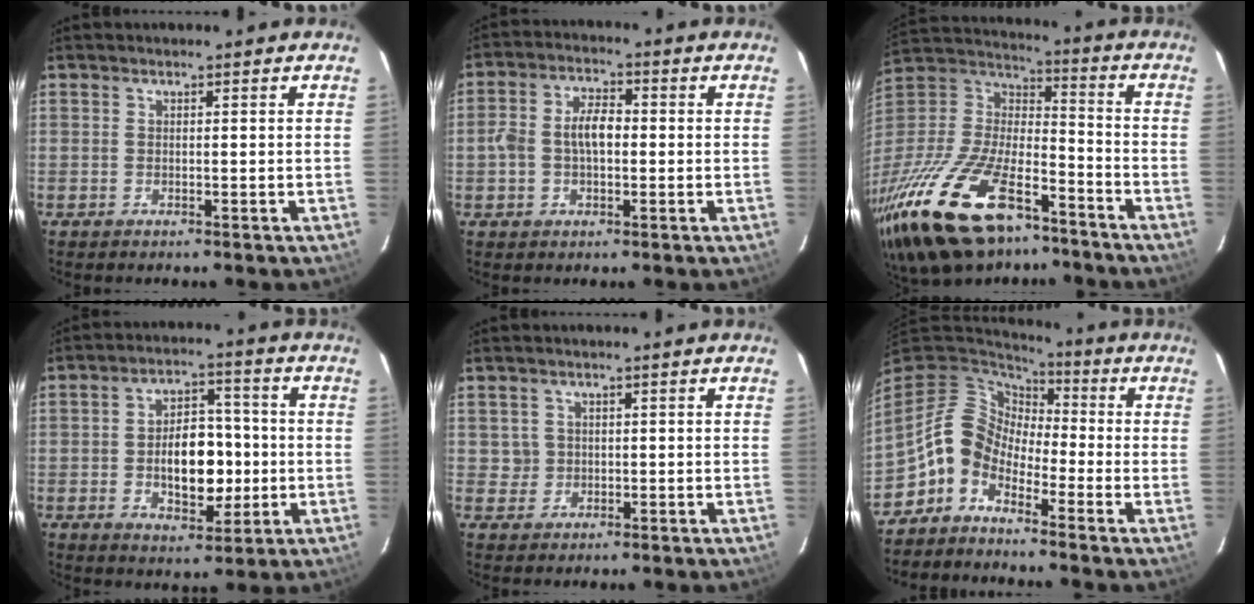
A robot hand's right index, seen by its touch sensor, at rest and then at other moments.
{"total": 6.5, "force": [-0.5, 3.8, 5.2], "torque": [-0.103, 0.017, -0.007]}
{"total": 33.6, "force": [-21.5, 15.0, 21.0], "torque": [-0.445, -0.033, -0.350]}
{"total": 11.1, "force": [-1.6, 6.6, 8.8], "torque": [-0.153, 0.016, -0.013]}
{"total": 2.3, "force": [0.4, 2.3, -0.1], "torque": [0.008, 0.009, 0.009]}
{"total": 9.5, "force": [-5.0, 6.7, 4.6], "torque": [-0.090, 0.026, -0.116]}